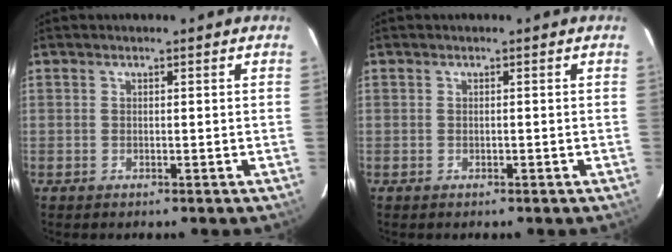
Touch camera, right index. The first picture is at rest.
{"total": 0.0}